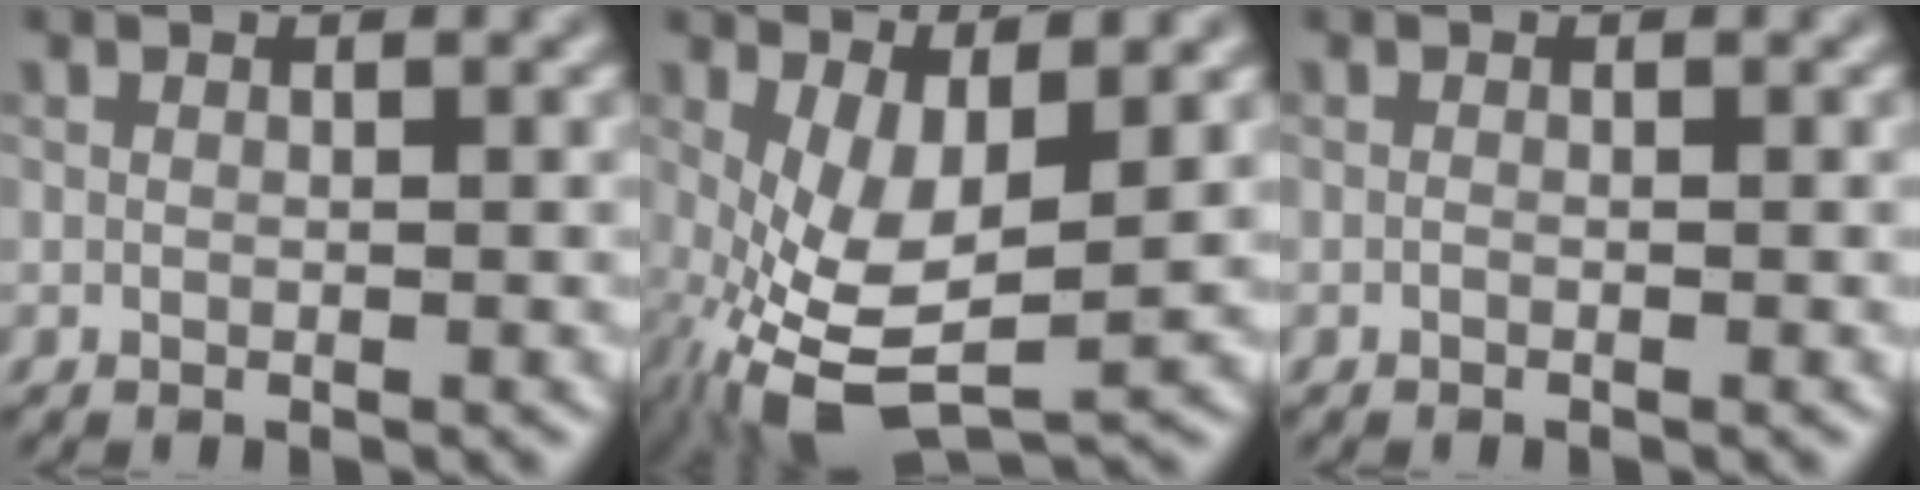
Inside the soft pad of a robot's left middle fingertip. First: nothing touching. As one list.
[{"total": 7.3, "force": [-0.7, 3.1, 6.6], "torque": [-0.144, -0.010, -0.011]}, {"total": 0.0}]